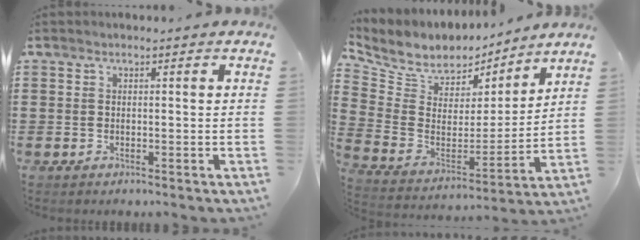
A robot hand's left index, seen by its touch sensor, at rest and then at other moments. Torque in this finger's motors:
{"motor_torque": [2.14, 0.00, 0.21, 0.03]}